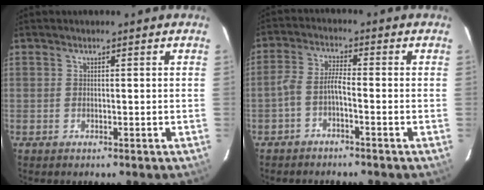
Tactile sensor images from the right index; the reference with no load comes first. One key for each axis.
{"total": 3.3, "fx": -1.9, "fy": 0.6, "fz": 2.7, "tx": -0.069, "ty": 0.013, "tz": -0.041}